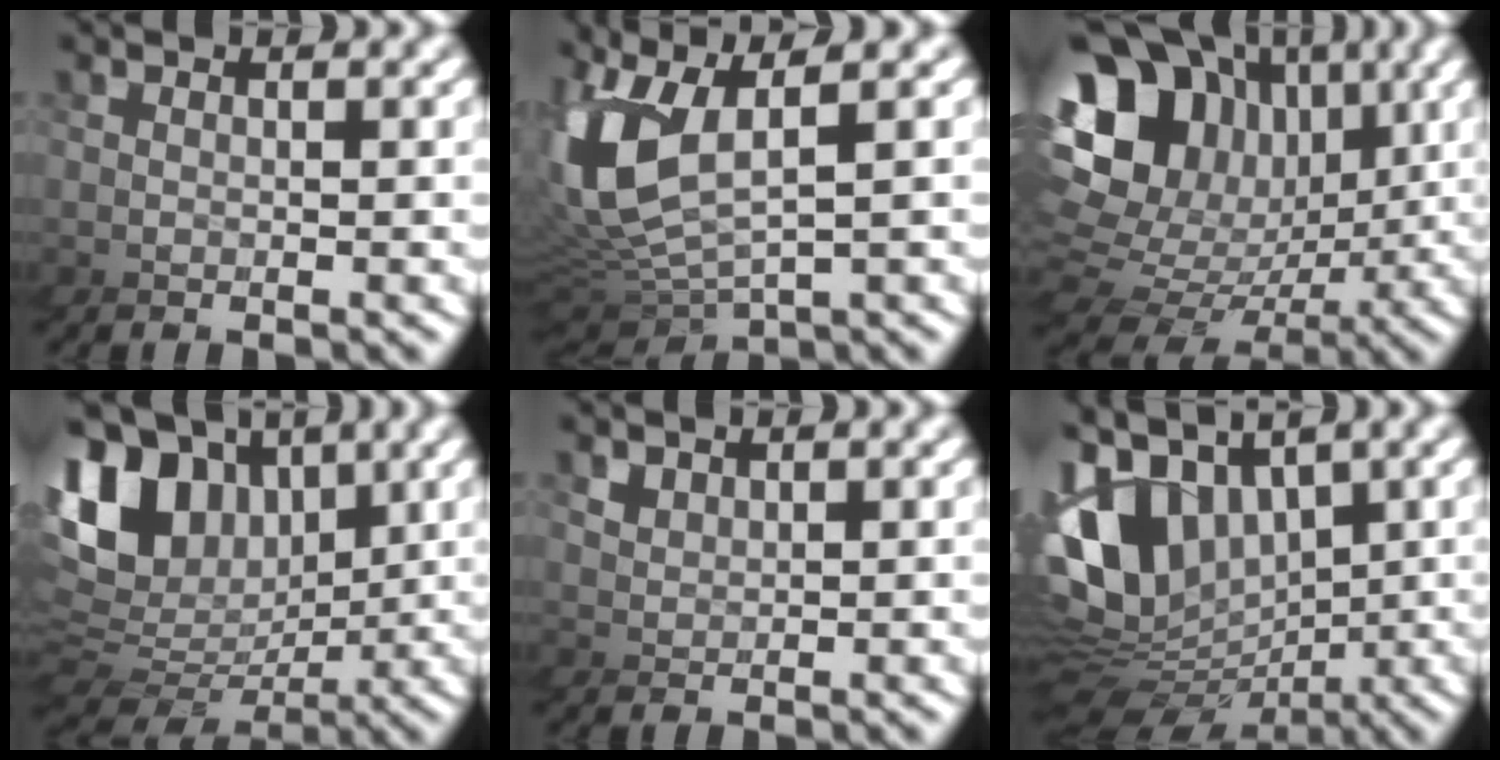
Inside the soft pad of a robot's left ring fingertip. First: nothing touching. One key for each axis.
{"total": 2.9, "fx": 0.6, "fy": 2.3, "fz": 1.7, "tx": -0.108, "ty": -0.002, "tz": 0.011}
{"total": 11.5, "fx": 3.0, "fy": 9.4, "fz": 5.9, "tx": -0.127, "ty": 0.012, "tz": 0.029}
{"total": 6.7, "fx": 3.3, "fy": 5.2, "fz": 2.5, "tx": -0.074, "ty": 0.013, "tz": 0.040}
{"total": 2.8, "fx": 1.9, "fy": -0.1, "fz": -2.1, "tx": 0.015, "ty": -0.003, "tz": 0.032}
{"total": 6.2, "fx": 1.2, "fy": 4.9, "fz": 3.7, "tx": -0.104, "ty": 0.017, "tz": 0.004}